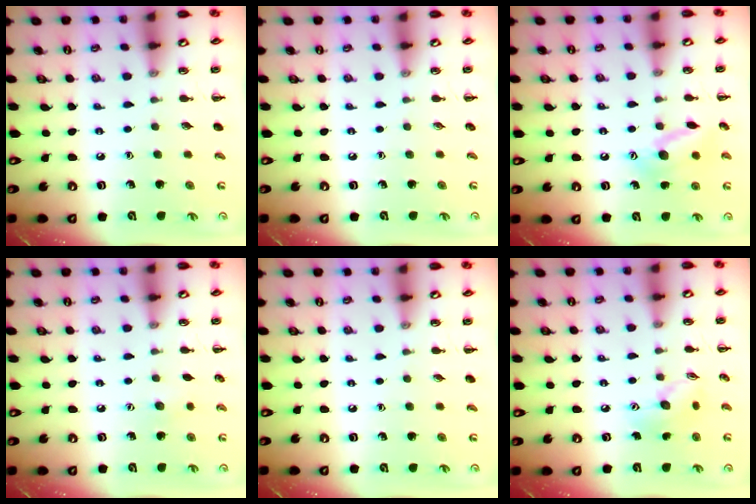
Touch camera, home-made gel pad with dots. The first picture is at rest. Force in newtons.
{"total": 0.0}
{"total": 12.9, "press": 12.9, "slide": 0.7}
{"total": 4.8, "press": 4.7, "slide": 1.1}
{"total": 0.0}
{"total": 8.0, "press": 8.0, "slide": 0.4}